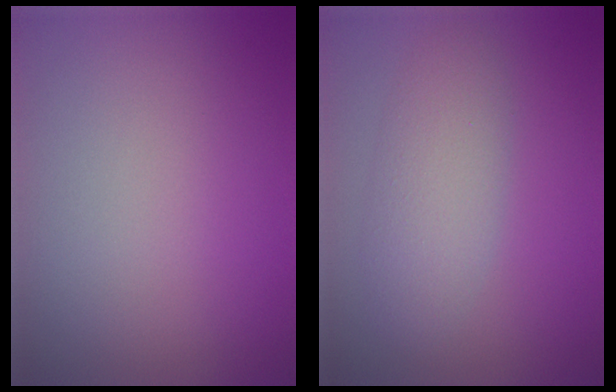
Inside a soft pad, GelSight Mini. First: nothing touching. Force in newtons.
{"total": 3.8, "press": 3.8, "slide": 0.1}